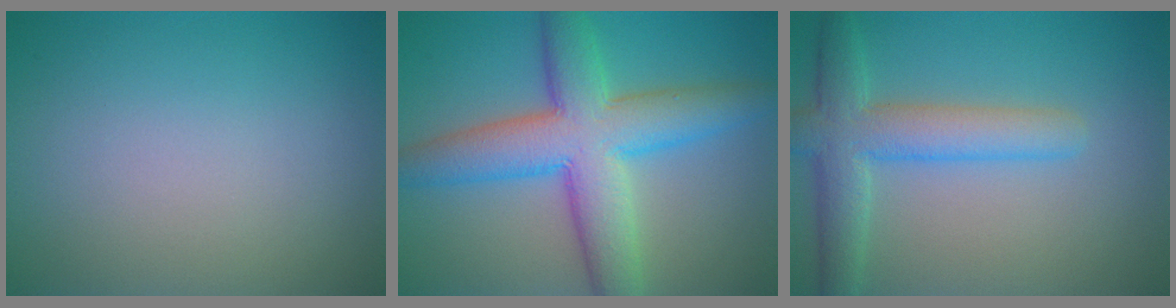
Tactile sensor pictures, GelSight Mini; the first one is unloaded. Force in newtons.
{"total": 9.0, "press": 9.0, "slide": 0.1}
{"total": 5.3, "press": 5.3, "slide": 0.2}